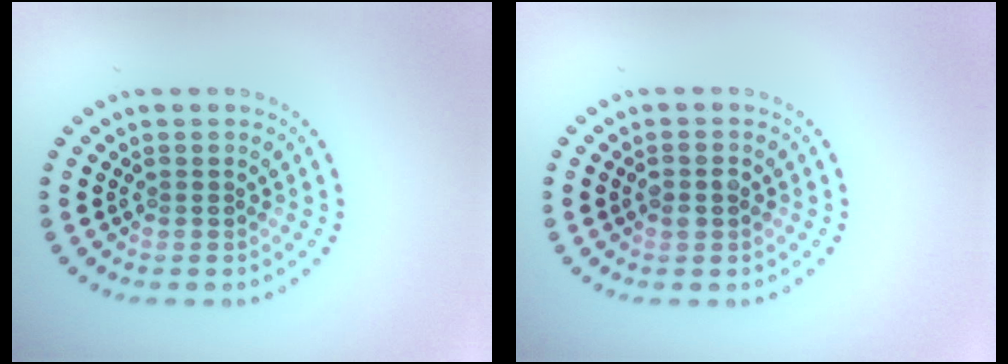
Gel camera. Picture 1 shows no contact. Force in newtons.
{"total": 1.4, "press": 1.4, "slide": 0.2}